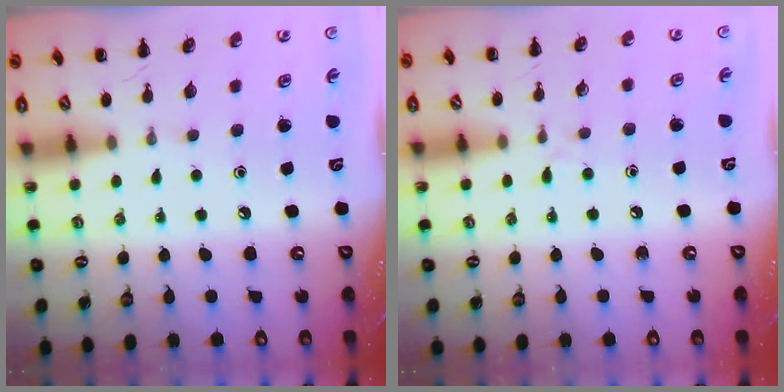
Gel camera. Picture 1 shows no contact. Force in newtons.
{"total": 4.4, "press": 3.9, "slide": 2.0}